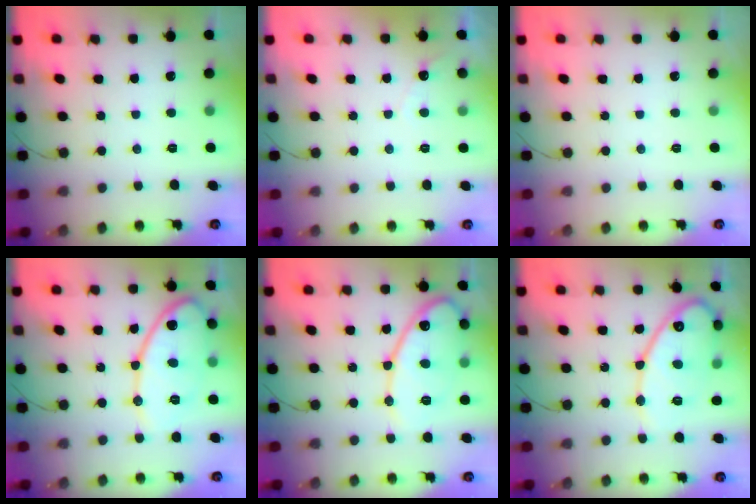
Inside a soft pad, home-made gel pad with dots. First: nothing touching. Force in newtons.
{"total": 3.6, "press": 3.6, "slide": 0.1}
{"total": 0.0}
{"total": 13.4, "press": 13.4, "slide": 1.2}
{"total": 13.6, "press": 13.5, "slide": 1.2}
{"total": 17.3, "press": 17.2, "slide": 0.9}